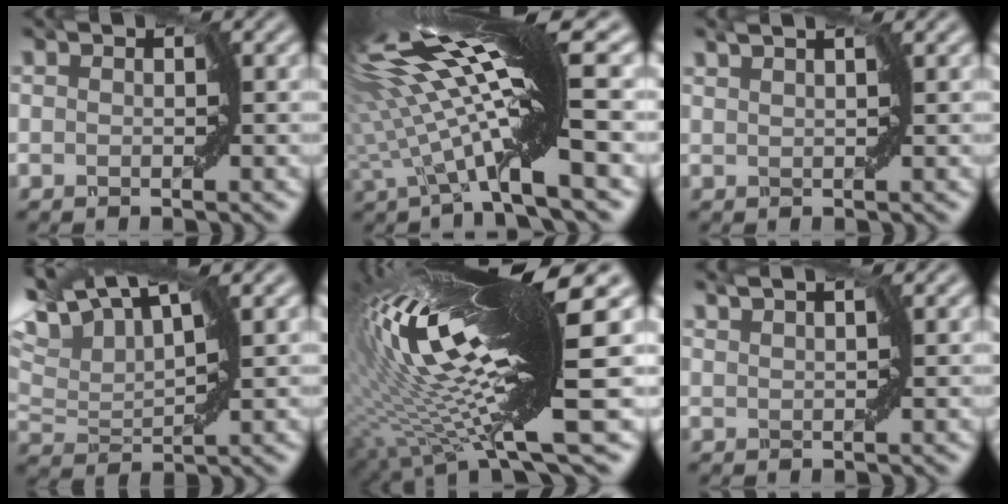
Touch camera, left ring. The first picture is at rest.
{"total": 11.9, "force": [1.8, 1.5, 11.6], "torque": [-0.215, 0.018, 0.040]}
{"total": 1.1, "force": [0.9, -0.3, 0.5], "torque": [-0.012, 0.003, 0.017]}
{"total": 8.6, "force": [7.5, 1.5, 3.9], "torque": [-0.103, 0.021, 0.125]}
{"total": 16.5, "force": [2.8, 2.3, 16.1], "torque": [-0.290, 0.001, 0.058]}
{"total": 1.5, "force": [1.2, -0.4, 0.6], "torque": [-0.011, 0.005, 0.021]}